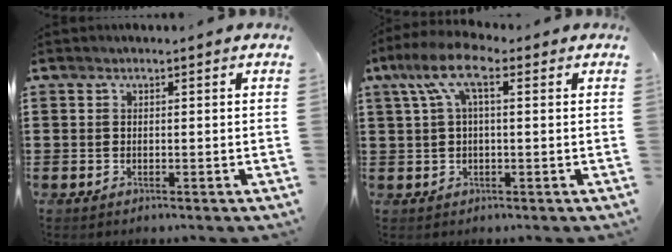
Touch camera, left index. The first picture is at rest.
{"total": 7.7, "force": [2.2, 2.8, 6.8], "torque": [-0.149, 0.008, 0.033]}